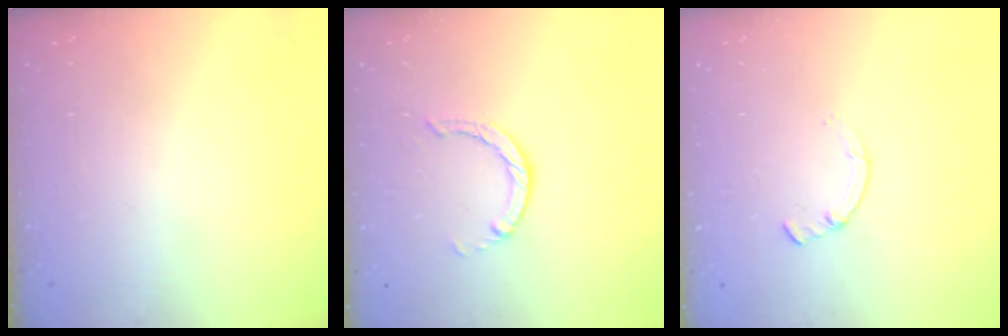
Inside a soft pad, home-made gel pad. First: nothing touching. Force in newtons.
{"total": 1.2, "press": 1.2, "slide": 0.2}
{"total": 0.7, "press": 0.6, "slide": 0.2}